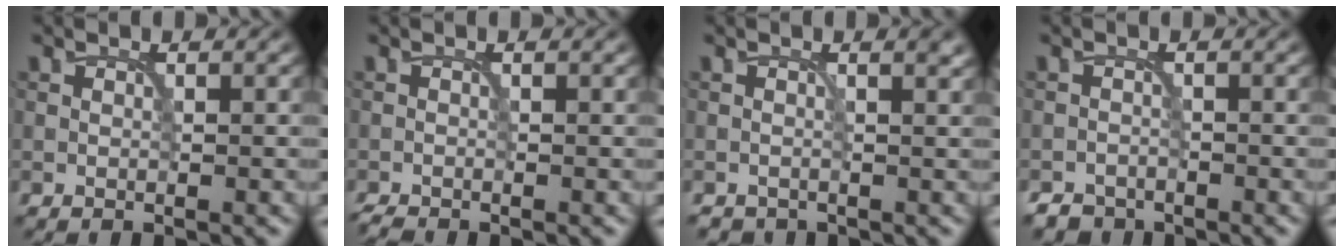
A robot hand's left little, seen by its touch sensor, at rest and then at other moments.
{"total": 1.0, "force": [-0.9, 0.0, 0.2], "torque": [0.000, -0.005, -0.022]}
{"total": 0.8, "force": [-0.3, 0.6, 0.4], "torque": [-0.002, -0.007, -0.004]}
{"total": 2.3, "force": [-2.1, 0.9, -0.1], "torque": [0.003, -0.001, -0.037]}